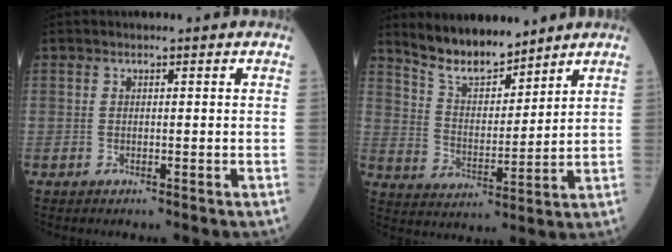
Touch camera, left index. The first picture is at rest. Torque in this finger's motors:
{"motor_torque": [1.03, -1.00, 0.41, 0.03]}